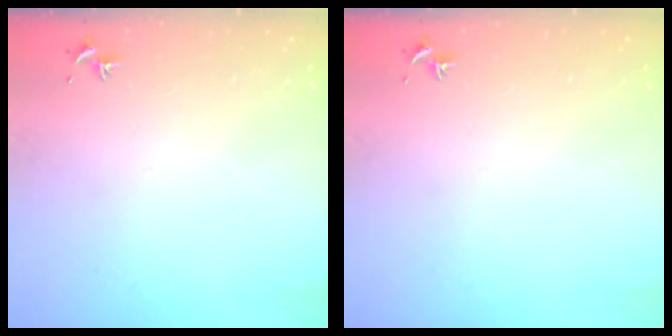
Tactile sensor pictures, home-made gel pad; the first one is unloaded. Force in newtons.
{"total": 0.0}